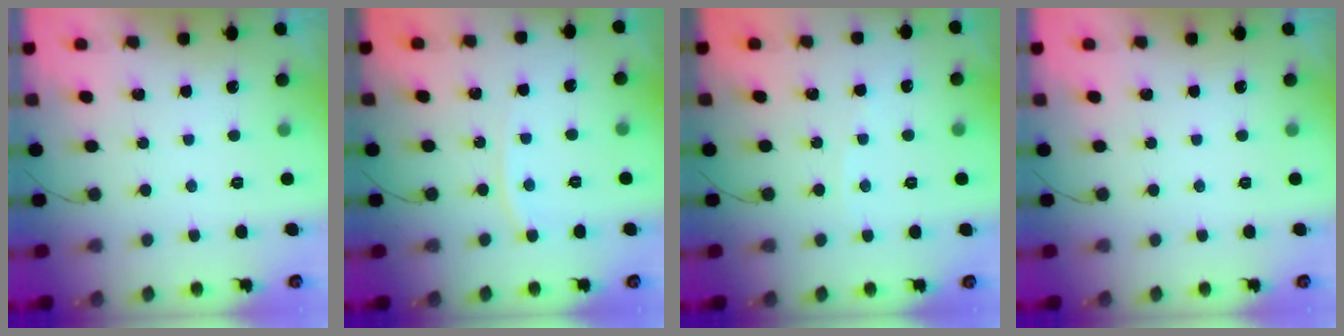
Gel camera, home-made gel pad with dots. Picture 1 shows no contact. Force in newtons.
{"total": 5.0, "press": 4.9, "slide": 0.6}
{"total": 1.4, "press": 1.4, "slide": 0.3}
{"total": 0.0}